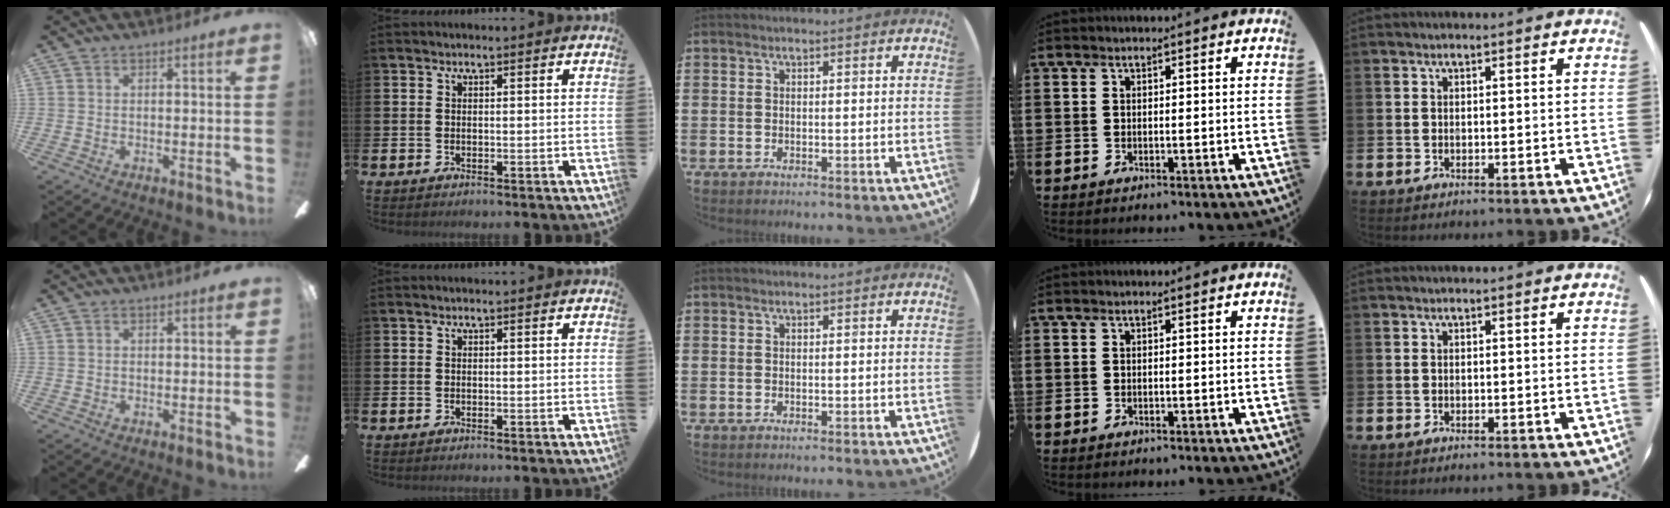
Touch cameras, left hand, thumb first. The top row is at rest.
{"thumb": {"total": 0.5, "force": [0.0, 0.5, 0.2], "torque": [-0.003, 0.005, 0.000]}}